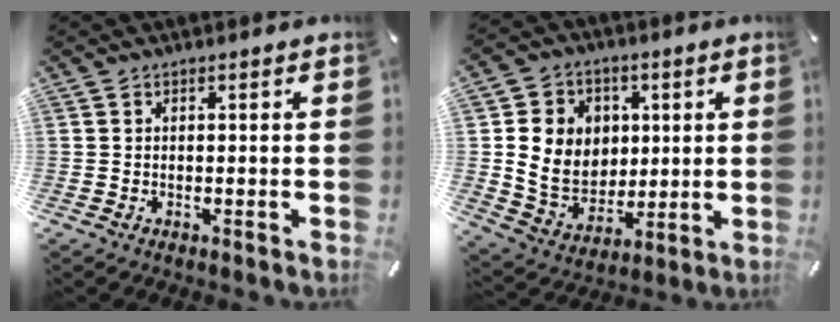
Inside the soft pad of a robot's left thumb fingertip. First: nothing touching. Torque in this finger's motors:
{"motor_torque": [0.61, 1.00, 0.29, -0.10, 0.12]}